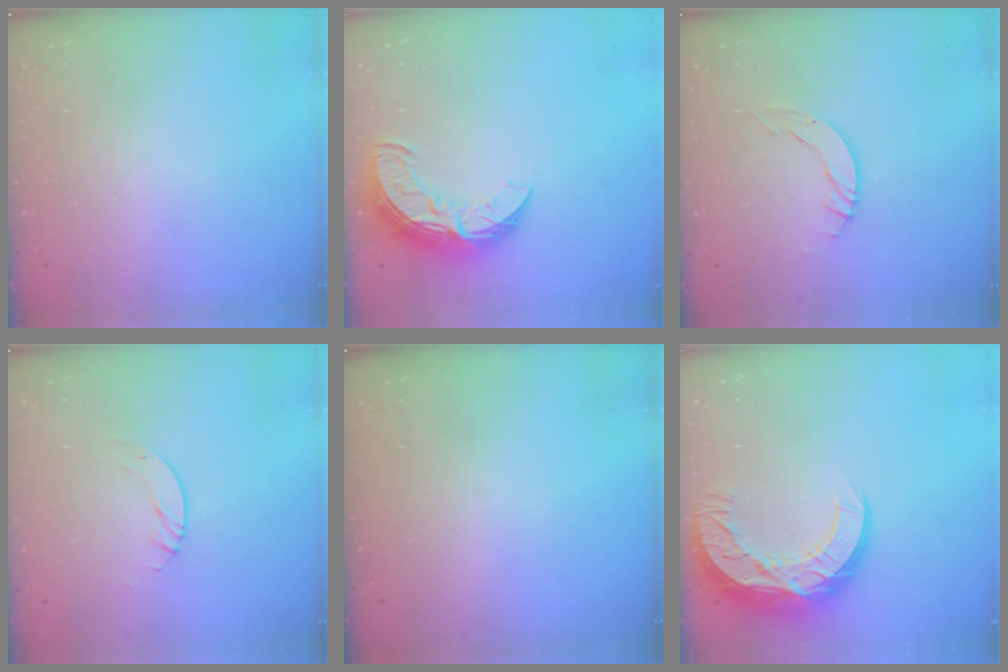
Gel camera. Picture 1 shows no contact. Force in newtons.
{"total": 12.2, "press": 12.2, "slide": 1.1}
{"total": 4.9, "press": 4.9, "slide": 0.5}
{"total": 4.2, "press": 4.1, "slide": 0.4}
{"total": 0.0}
{"total": 16.0, "press": 16.0, "slide": 1.3}